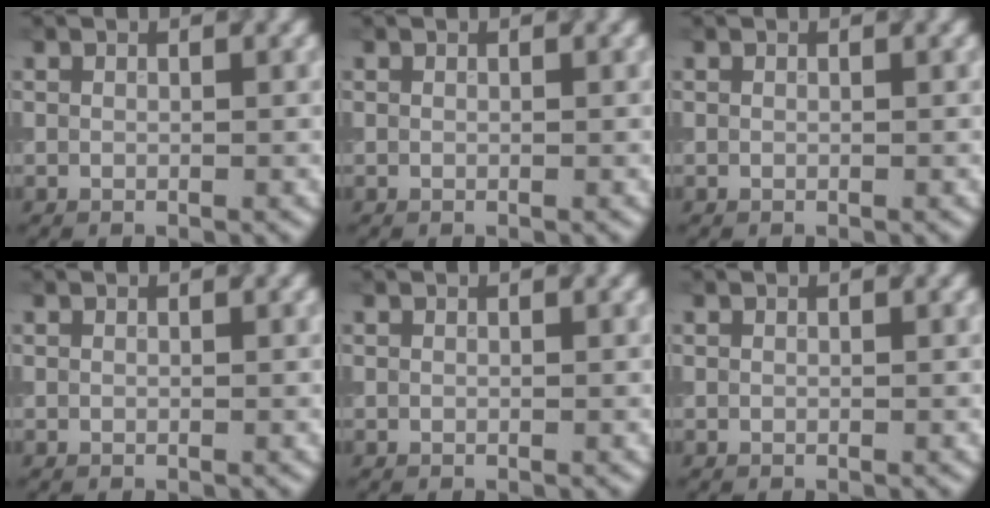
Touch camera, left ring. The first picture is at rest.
{"total": 0.0}
{"total": 0.0}
{"total": 0.0}
{"total": 0.0}
{"total": 0.0}